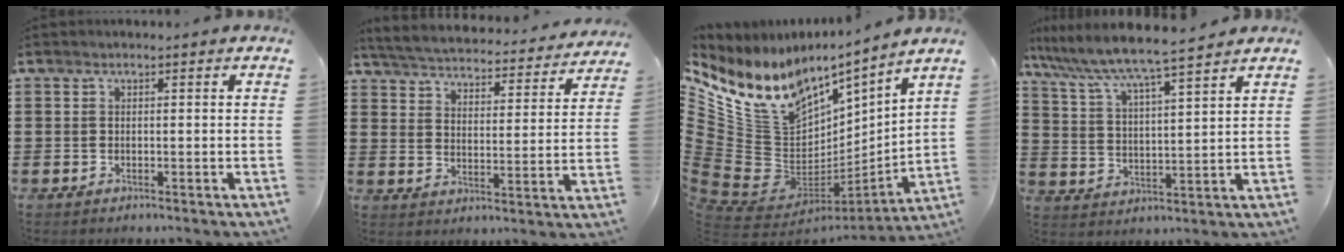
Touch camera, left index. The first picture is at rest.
{"total": 4.2, "force": [4.1, -0.1, 0.4], "torque": [-0.032, -0.034, 0.065]}
{"total": 13.0, "force": [5.7, 9.6, 6.7], "torque": [-0.169, -0.061, 0.097]}
{"total": 6.5, "force": [6.0, -0.5, 2.5], "torque": [-0.075, -0.042, 0.098]}